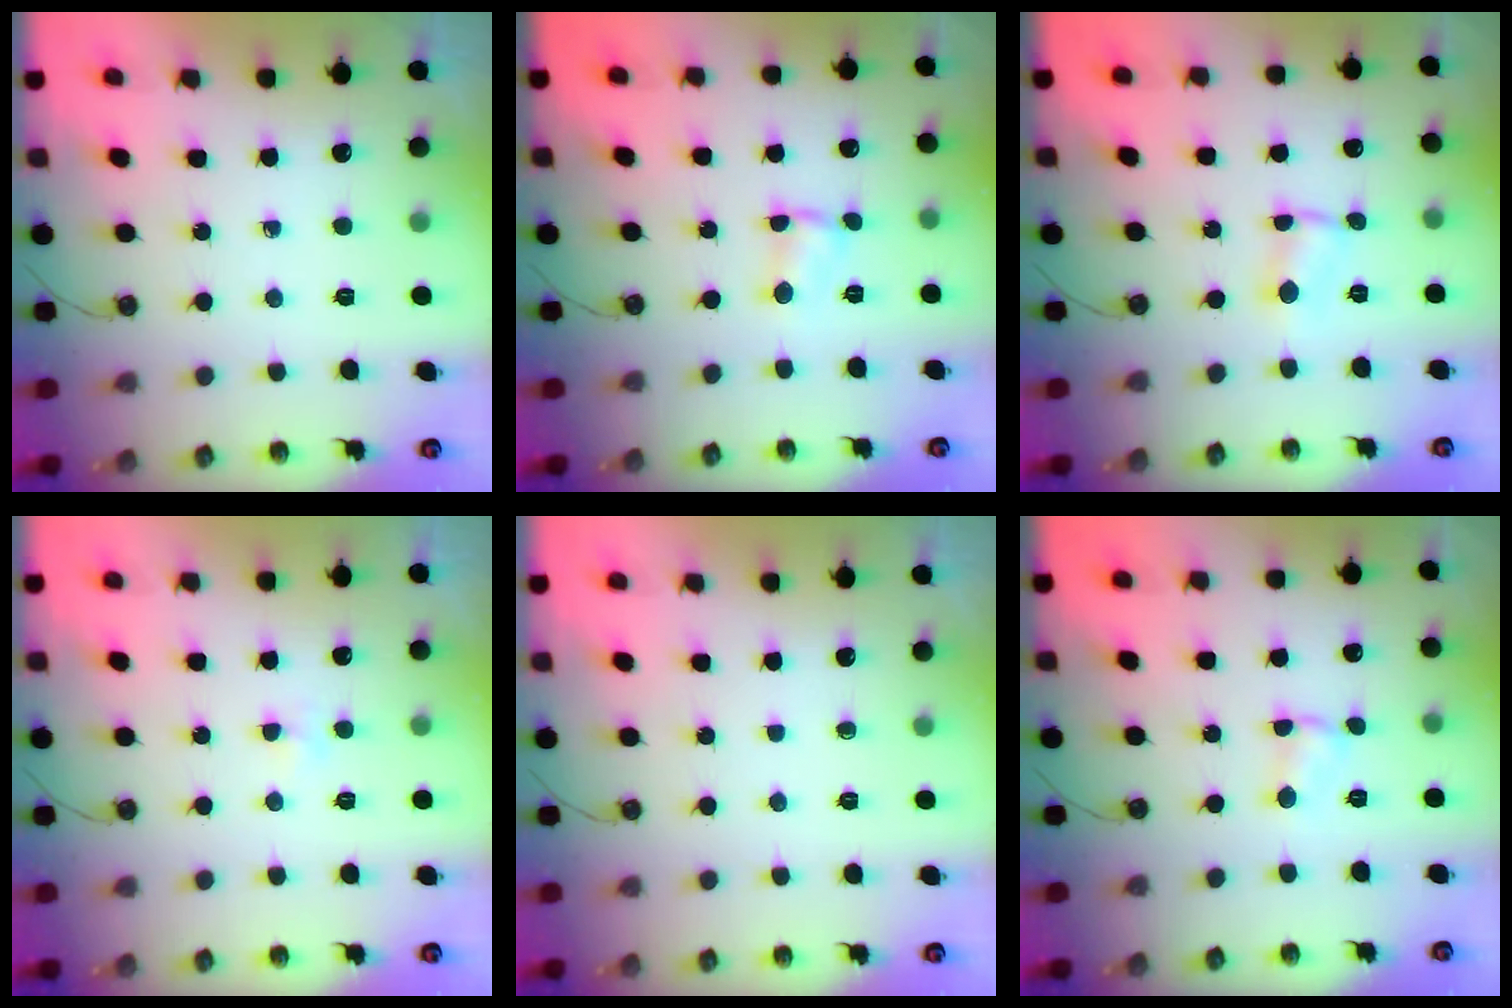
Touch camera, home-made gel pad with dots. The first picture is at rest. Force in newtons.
{"total": 1.7, "press": 1.6, "slide": 0.2}
{"total": 1.5, "press": 1.5, "slide": 0.2}
{"total": 2.1, "press": 2.0, "slide": 0.3}
{"total": 0.0}
{"total": 2.5, "press": 2.5, "slide": 0.4}